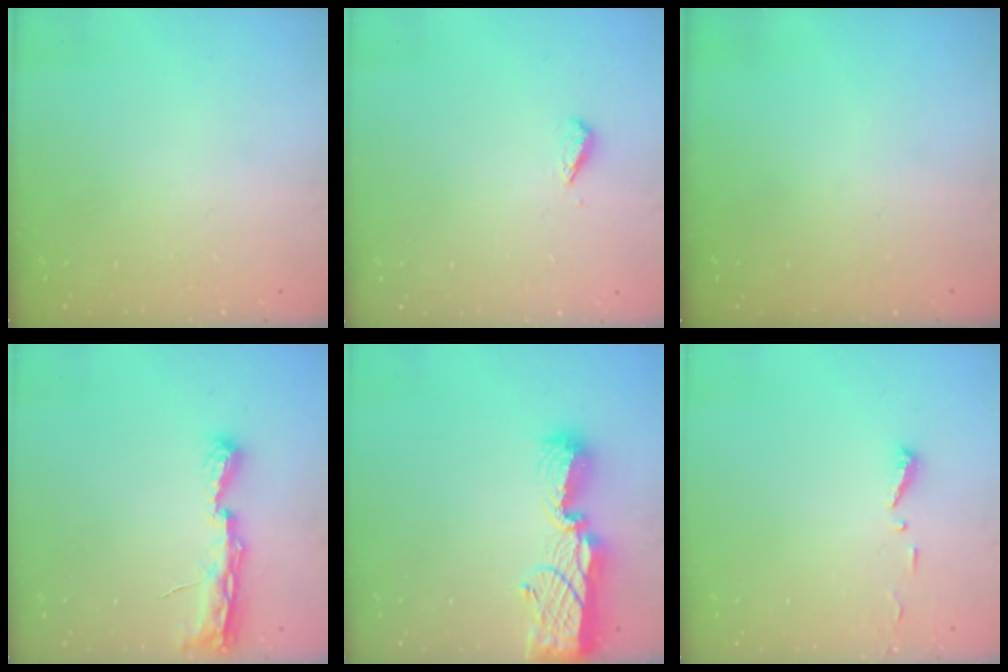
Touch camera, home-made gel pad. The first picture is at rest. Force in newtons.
{"total": 3.0, "press": 2.9, "slide": 0.6}
{"total": 0.0}
{"total": 7.6, "press": 7.5, "slide": 0.6}
{"total": 14.4, "press": 14.3, "slide": 1.7}
{"total": 4.7, "press": 4.7, "slide": 0.5}